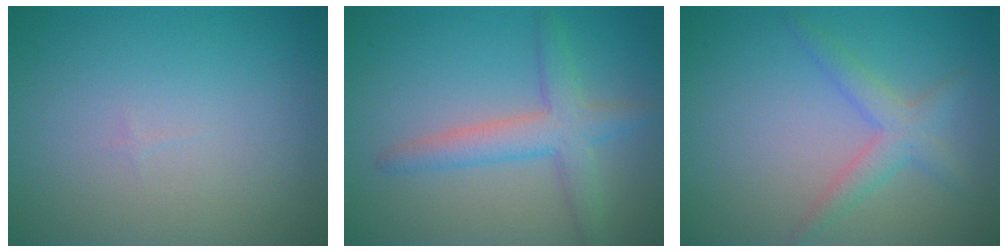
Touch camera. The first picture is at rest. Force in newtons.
{"total": 3.9, "press": 3.9, "slide": 0.1}
{"total": 2.6, "press": 2.6, "slide": 0.1}